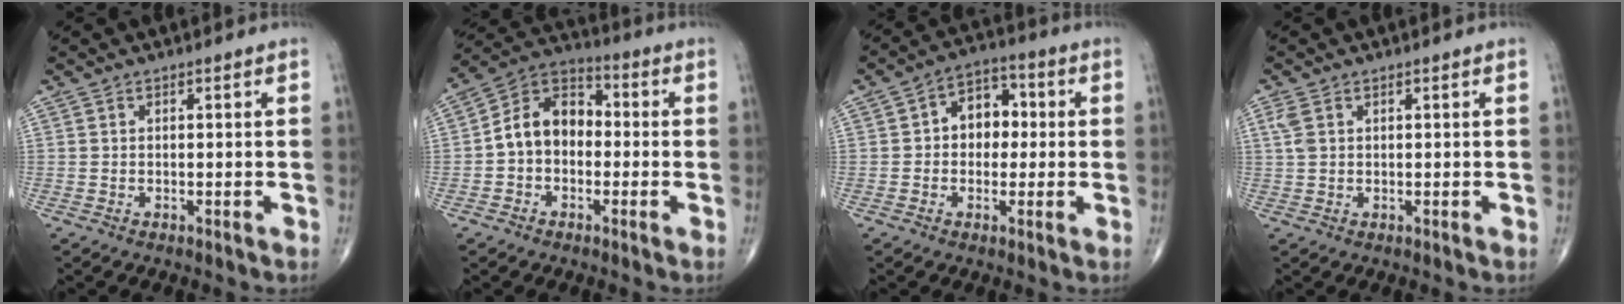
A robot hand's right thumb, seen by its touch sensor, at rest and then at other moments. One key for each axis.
{"total": 10.7, "fx": -1.0, "fy": 7.9, "fz": 7.1, "tx": -0.097, "ty": 0.038, "tz": -0.035}
{"total": 8.3, "fx": 0.6, "fy": 6.1, "fz": 5.5, "tx": -0.047, "ty": 0.023, "tz": -0.001}
{"total": 2.5, "fx": 1.0, "fy": 1.5, "fz": 1.7, "tx": -0.050, "ty": 0.007, "tz": 0.025}